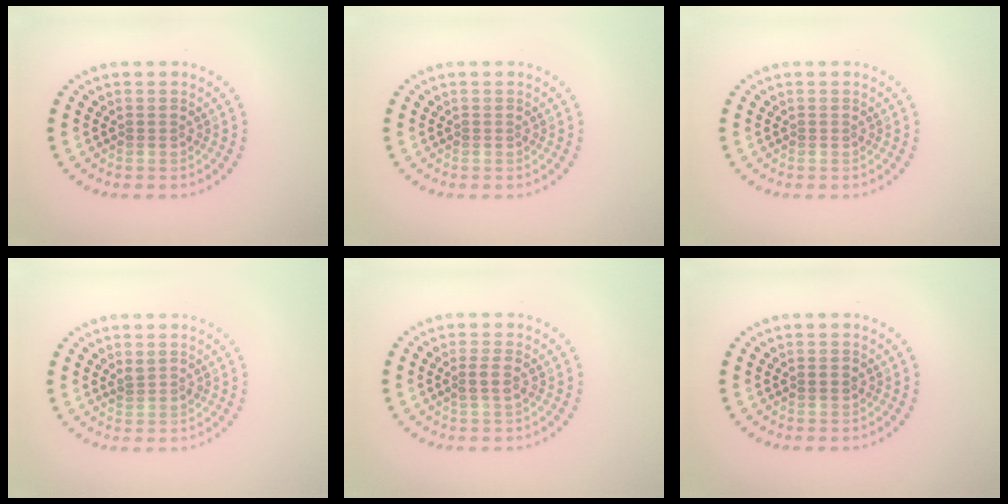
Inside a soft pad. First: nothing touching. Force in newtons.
{"total": 0.0}
{"total": 0.0}
{"total": 1.1, "press": 0.8, "slide": 0.7}
{"total": 1.3, "press": 1.1, "slide": 0.6}
{"total": 1.0, "press": 1.0, "slide": 0.0}